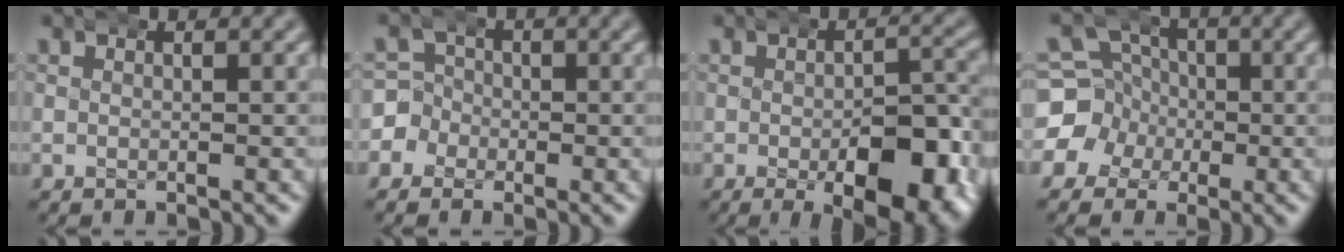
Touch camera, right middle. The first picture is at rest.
{"total": 7.5, "force": [-2.2, 7.0, 1.2], "torque": [-0.038, -0.015, -0.050]}
{"total": 9.4, "force": [-3.2, 4.1, 7.8], "torque": [-0.105, -0.022, -0.038]}
{"total": 10.1, "force": [-1.4, 9.7, 2.4], "torque": [-0.072, -0.032, -0.028]}